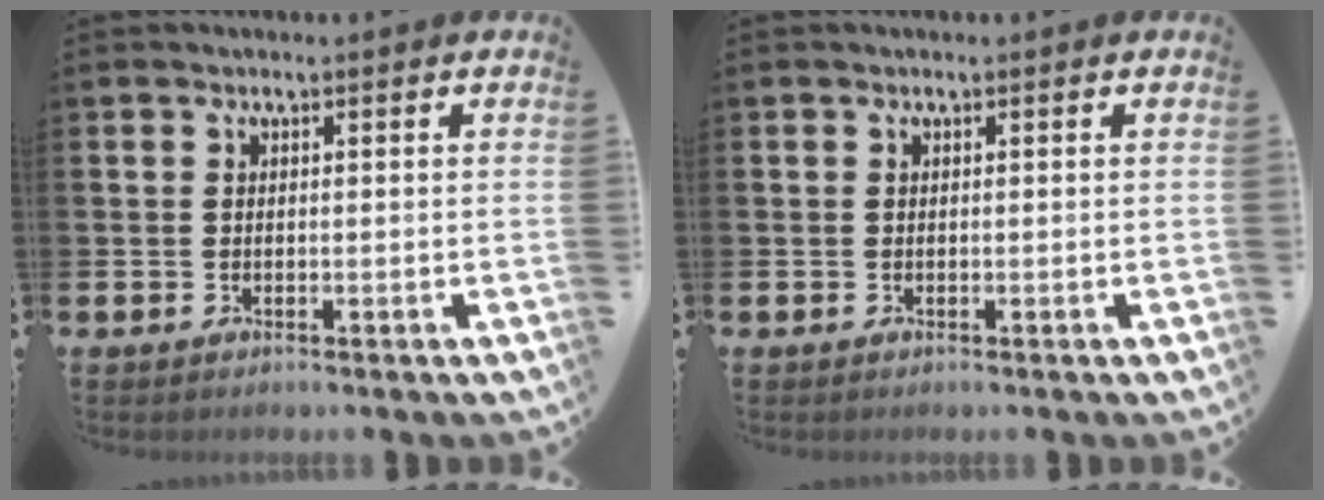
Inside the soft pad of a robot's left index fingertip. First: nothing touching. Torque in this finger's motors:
{"motor_torque": [0.00, 0.00, 0.00, 0.00]}